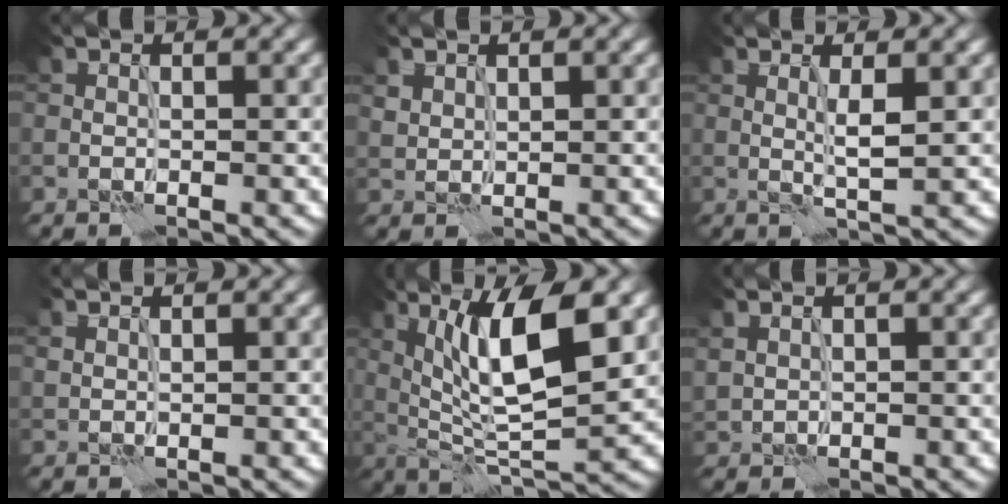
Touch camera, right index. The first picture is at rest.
{"total": 1.3, "force": [1.1, 0.6, 0.3], "torque": [-0.011, -0.002, 0.026]}
{"total": 1.8, "force": [0.4, -0.1, 1.7], "torque": [-0.032, -0.002, 0.007]}
{"total": 0.6, "force": [0.6, 0.0, 0.1], "torque": [-0.006, 0.000, 0.014]}
{"total": 9.9, "force": [3.0, 2.8, 9.0], "torque": [-0.149, -0.004, 0.057]}
{"total": 0.9, "force": [0.8, 0.4, 0.2], "torque": [-0.007, 0.001, 0.021]}